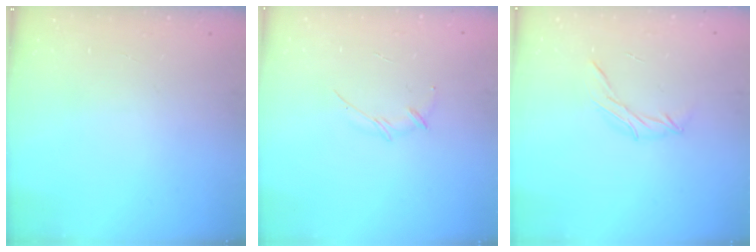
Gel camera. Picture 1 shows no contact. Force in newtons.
{"total": 4.0, "press": 3.9, "slide": 0.9}
{"total": 7.2, "press": 7.0, "slide": 1.8}